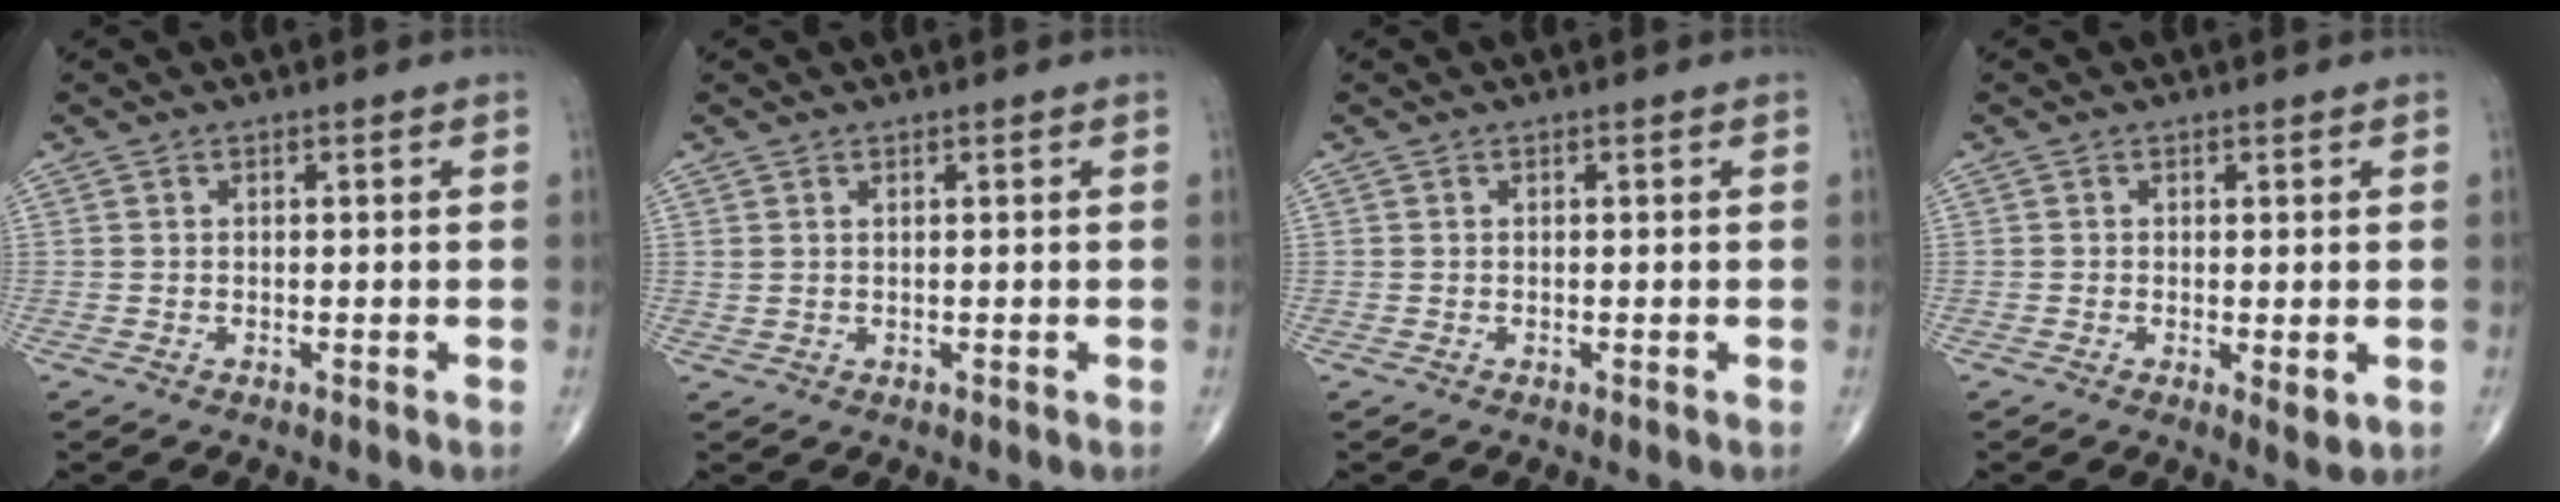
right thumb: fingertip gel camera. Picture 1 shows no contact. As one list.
[{"total": 0.8, "force": [0.4, 0.4, 0.5], "torque": [-0.012, 0.007, 0.013]}, {"total": 0.0}, {"total": 2.7, "force": [-0.5, 1.0, 2.4], "torque": [-0.035, -0.009, -0.009]}]